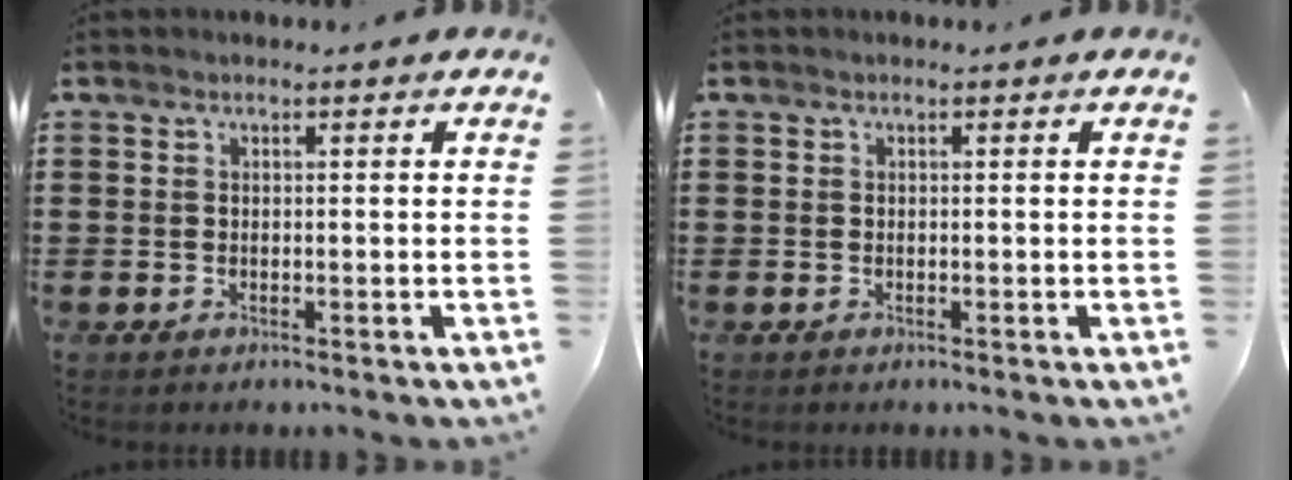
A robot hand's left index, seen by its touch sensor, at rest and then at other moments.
{"total": 0.0}